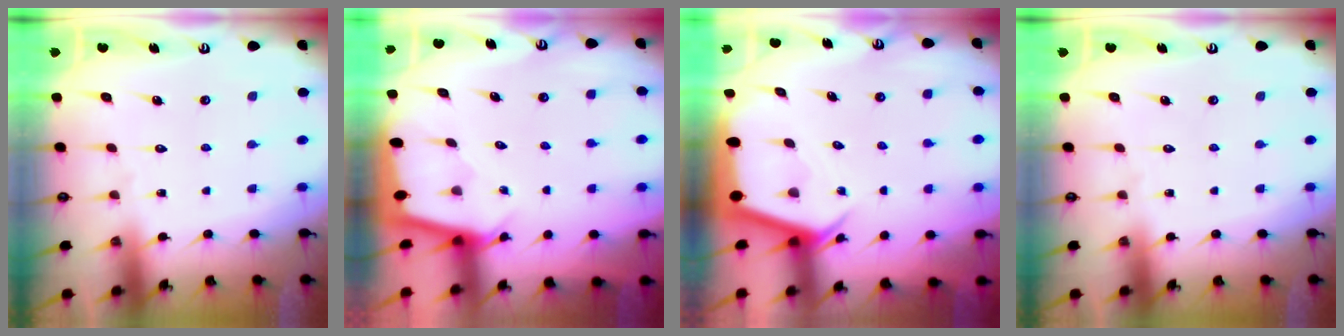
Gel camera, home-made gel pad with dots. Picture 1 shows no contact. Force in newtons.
{"total": 1.9, "press": 1.9, "slide": 0.1}
{"total": 3.3, "press": 3.2, "slide": 0.3}
{"total": 0.0}